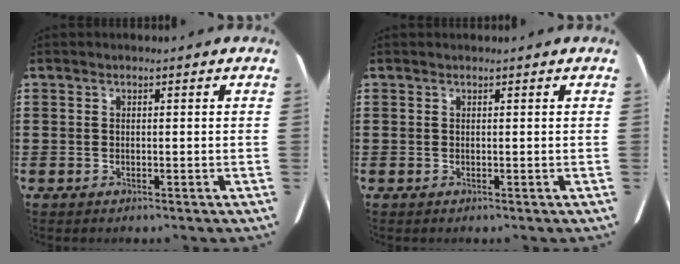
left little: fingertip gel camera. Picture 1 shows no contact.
{"total": 0.0}